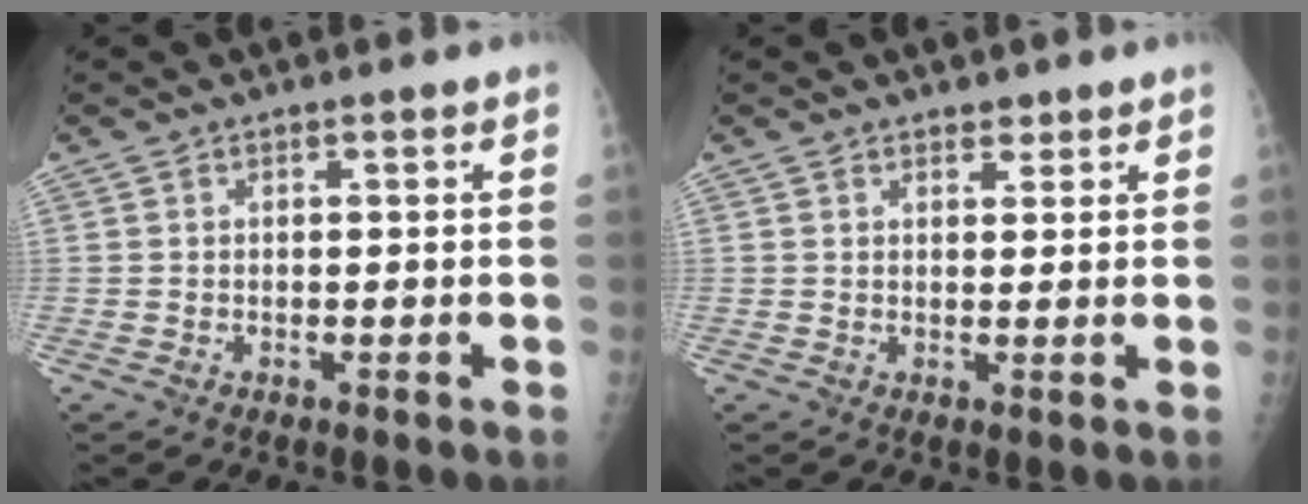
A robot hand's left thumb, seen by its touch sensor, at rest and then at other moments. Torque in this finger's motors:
{"motor_torque": [0.13, 0.10, 0.01, 0.02, -0.06]}